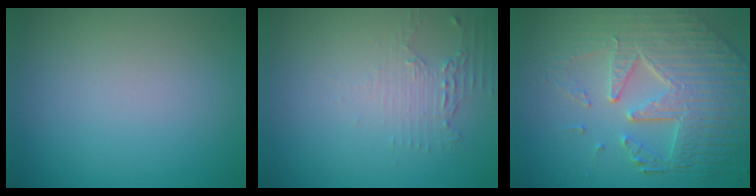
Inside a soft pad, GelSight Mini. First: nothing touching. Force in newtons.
{"total": 2.3, "press": 1.7, "slide": 1.5}
{"total": 8.5, "press": 5.9, "slide": 6.1}